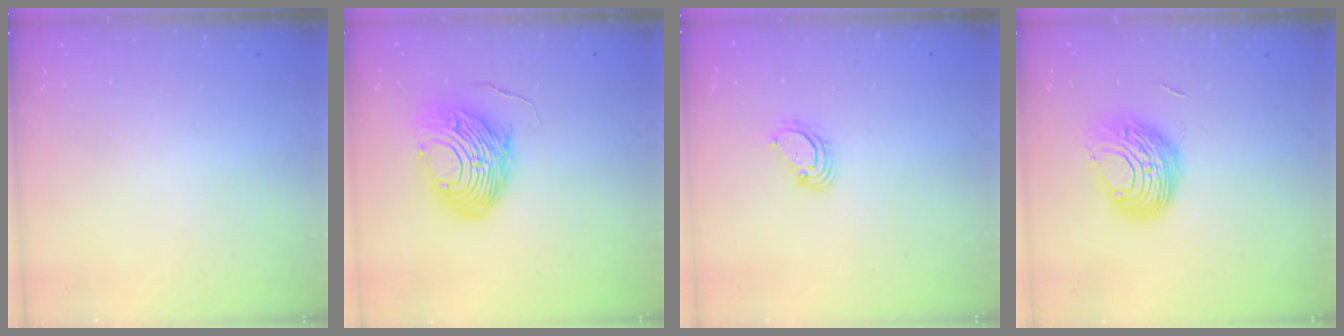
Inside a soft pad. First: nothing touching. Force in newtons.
{"total": 13.1, "press": 13.0, "slide": 1.2}
{"total": 3.9, "press": 3.9, "slide": 0.1}
{"total": 10.4, "press": 10.4, "slide": 0.5}